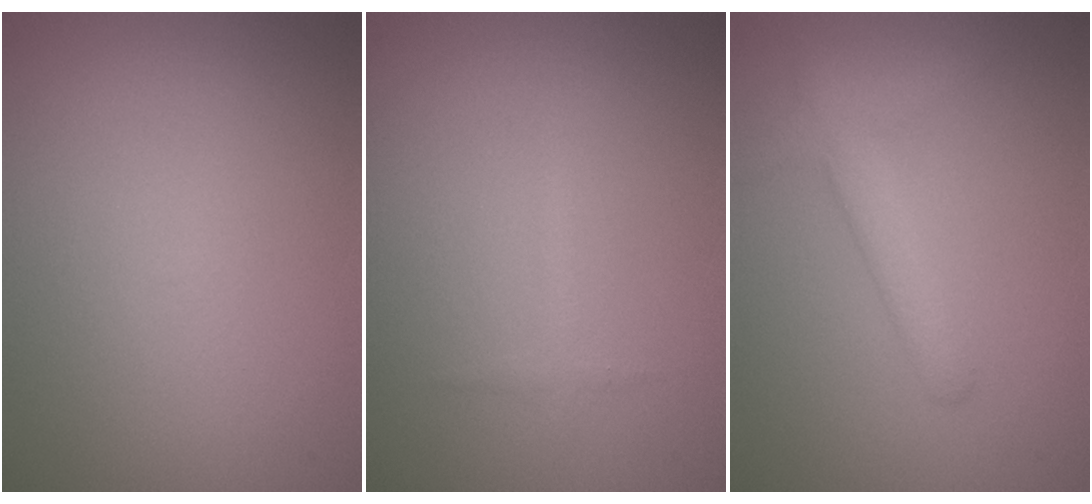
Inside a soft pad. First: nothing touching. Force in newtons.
{"total": 0.8, "press": 0.8, "slide": 0.0}
{"total": 2.8, "press": 2.8, "slide": 0.1}